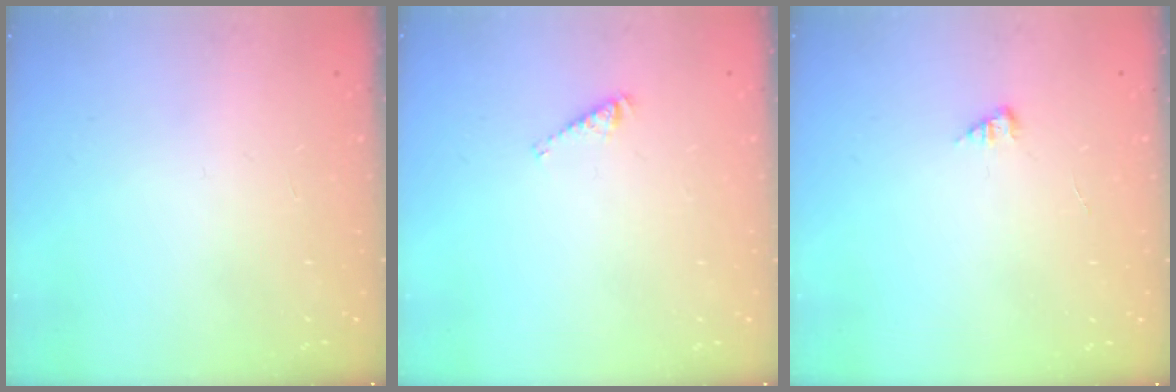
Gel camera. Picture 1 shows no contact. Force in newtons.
{"total": 3.7, "press": 3.7, "slide": 0.5}
{"total": 0.0}